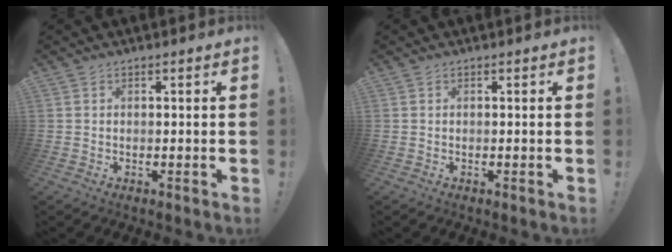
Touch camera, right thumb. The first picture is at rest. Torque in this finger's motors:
{"motor_torque": [0.00, 0.00, -0.01, 0.00, 0.00]}